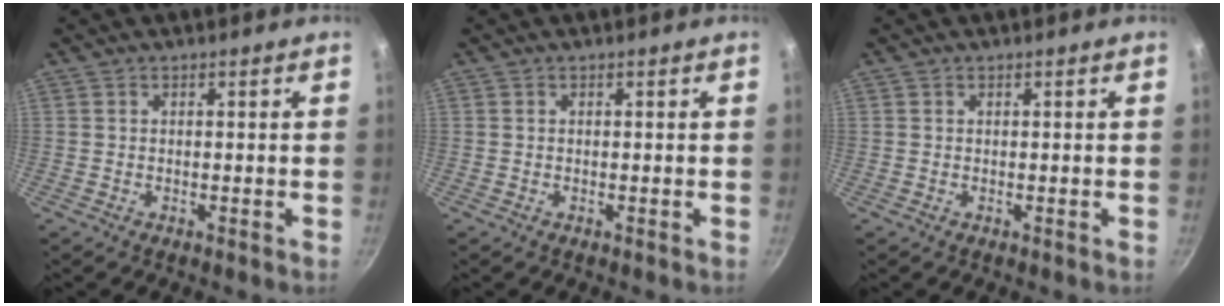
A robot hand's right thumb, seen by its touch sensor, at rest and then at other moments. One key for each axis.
{"total": 0.0}
{"total": 0.0}